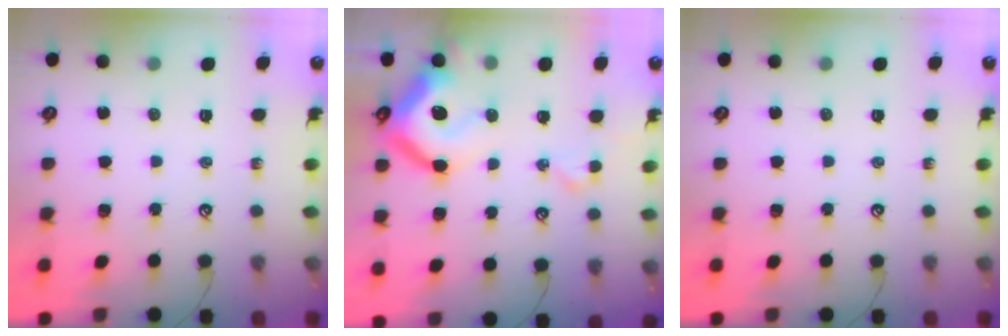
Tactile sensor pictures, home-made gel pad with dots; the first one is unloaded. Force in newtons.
{"total": 18.1, "press": 17.9, "slide": 2.6}
{"total": 0.0}